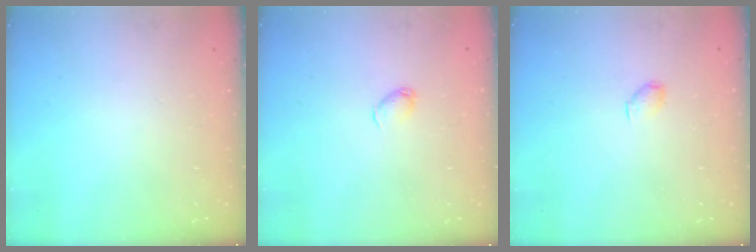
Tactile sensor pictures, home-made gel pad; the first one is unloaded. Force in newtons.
{"total": 2.9, "press": 2.8, "slide": 0.6}
{"total": 3.1, "press": 3.1, "slide": 0.5}